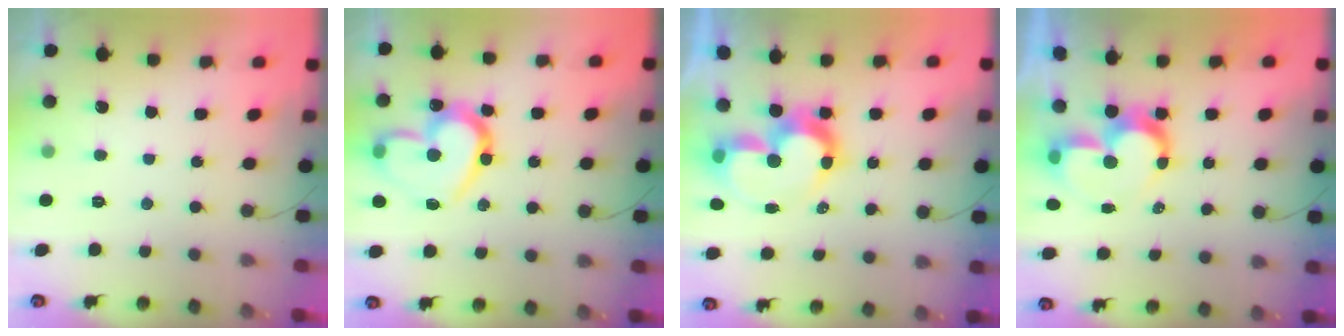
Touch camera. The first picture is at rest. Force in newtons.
{"total": 19.1, "press": 18.9, "slide": 2.7}
{"total": 11.2, "press": 10.6, "slide": 3.6}
{"total": 10.0, "press": 9.9, "slide": 0.7}